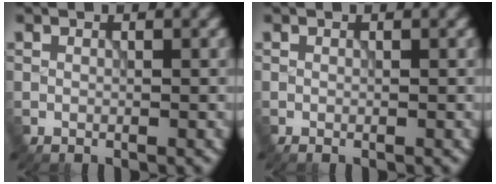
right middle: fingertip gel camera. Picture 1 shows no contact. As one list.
[{"total": 0.0}]